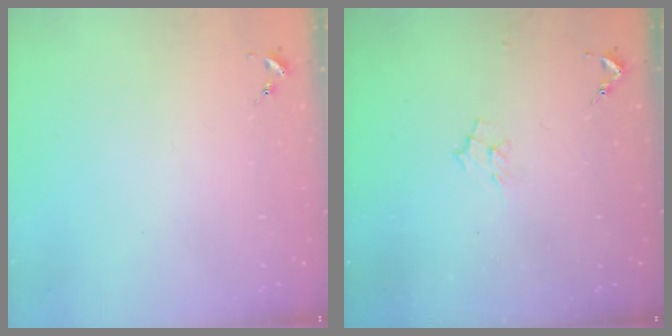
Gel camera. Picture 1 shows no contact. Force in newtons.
{"total": 6.2, "press": 6.1, "slide": 0.9}